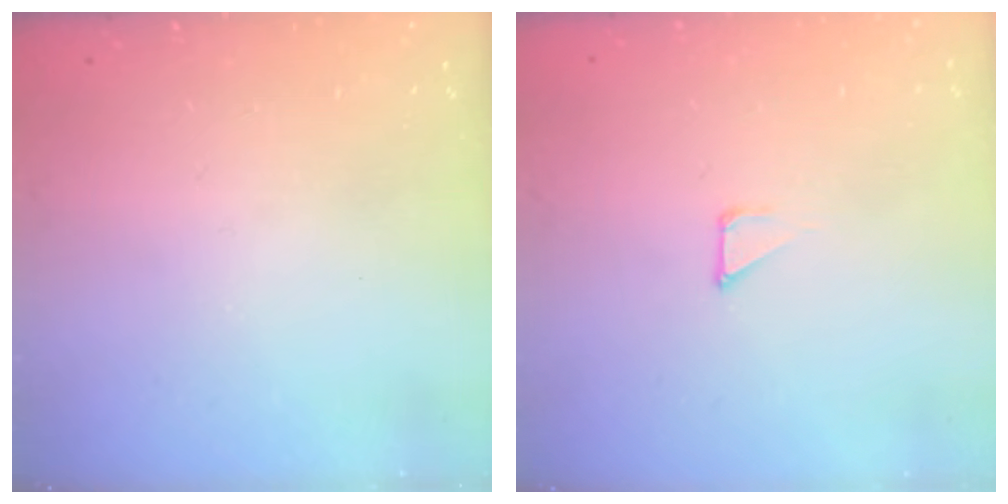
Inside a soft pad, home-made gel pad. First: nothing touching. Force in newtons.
{"total": 1.6, "press": 1.6, "slide": 0.1}